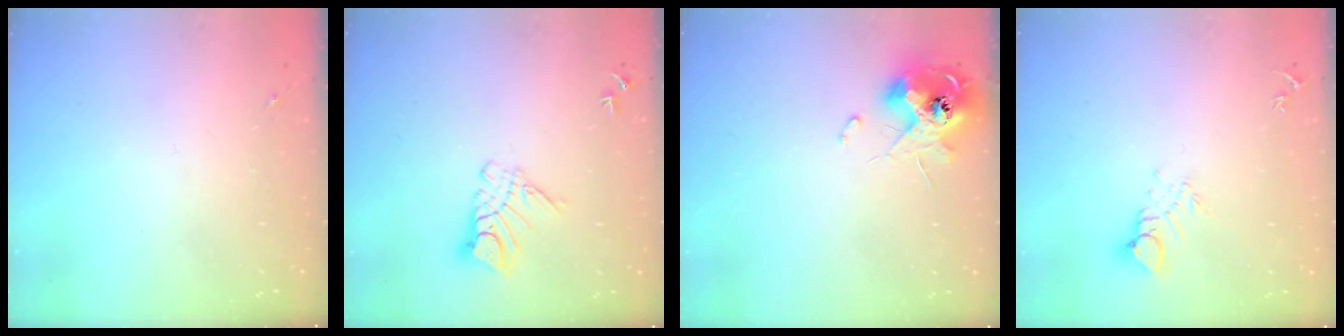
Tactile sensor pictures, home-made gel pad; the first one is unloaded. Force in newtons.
{"total": 9.5, "press": 9.5, "slide": 0.9}
{"total": 12.8, "press": 12.8, "slide": 1.5}
{"total": 5.2, "press": 5.2, "slide": 0.4}